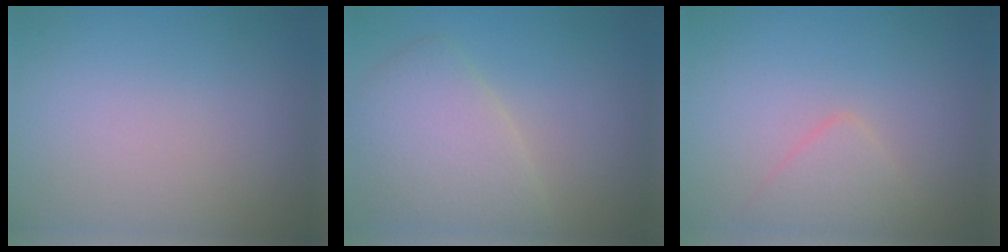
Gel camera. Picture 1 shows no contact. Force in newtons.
{"total": 4.9, "press": 4.9, "slide": 0.3}
{"total": 2.1, "press": 2.1, "slide": 0.1}